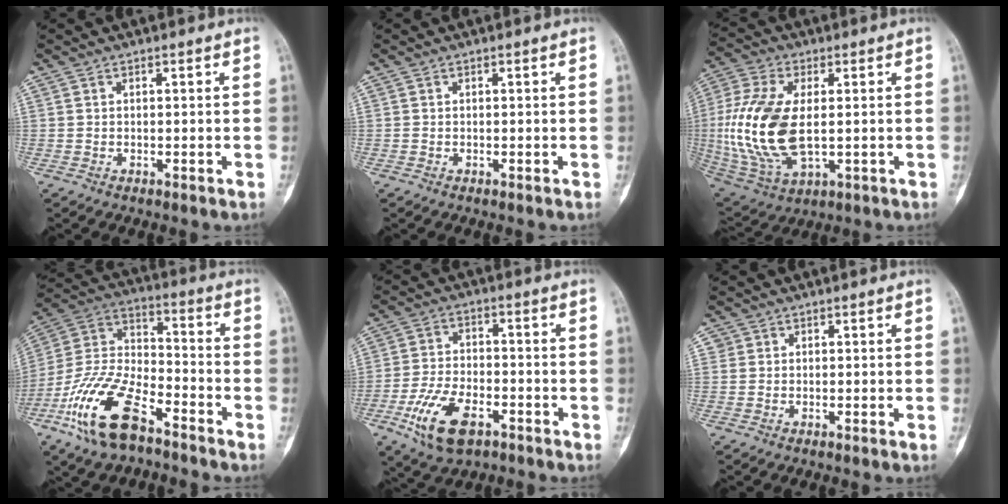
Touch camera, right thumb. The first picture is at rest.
{"total": 0.0}
{"total": 20.2, "force": [0.3, 10.9, 17.0], "torque": [-0.375, -0.012, 0.017]}
{"total": 18.4, "force": [-10.5, 8.1, 12.8], "torque": [-0.256, 0.056, -0.204]}
{"total": 11.8, "force": [-5.7, 6.1, 8.4], "torque": [-0.164, 0.014, -0.101]}
{"total": 0.8, "force": [0.2, 0.8, 0.1], "torque": [0.006, 0.001, 0.002]}